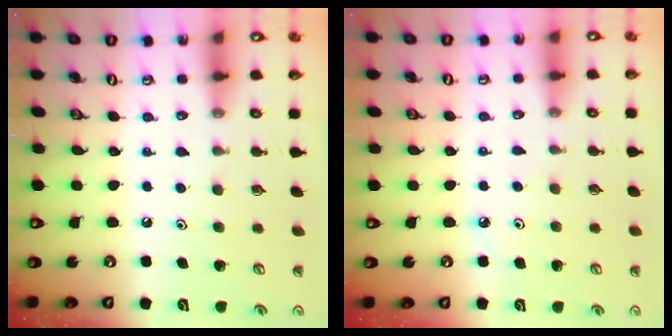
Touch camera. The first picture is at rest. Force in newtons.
{"total": 2.6, "press": 2.6, "slide": 0.2}